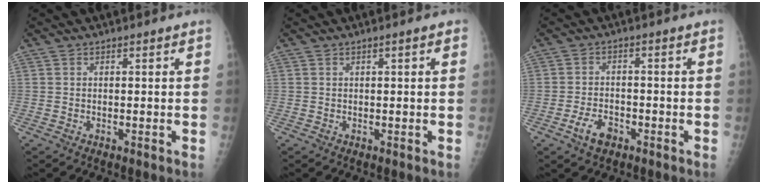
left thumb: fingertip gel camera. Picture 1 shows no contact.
{"total": 1.0, "force": [0.5, 0.2, 0.8], "torque": [-0.014, 0.002, 0.005]}
{"total": 4.7, "force": [-2.5, 2.8, 2.8], "torque": [-0.047, 0.014, -0.045]}